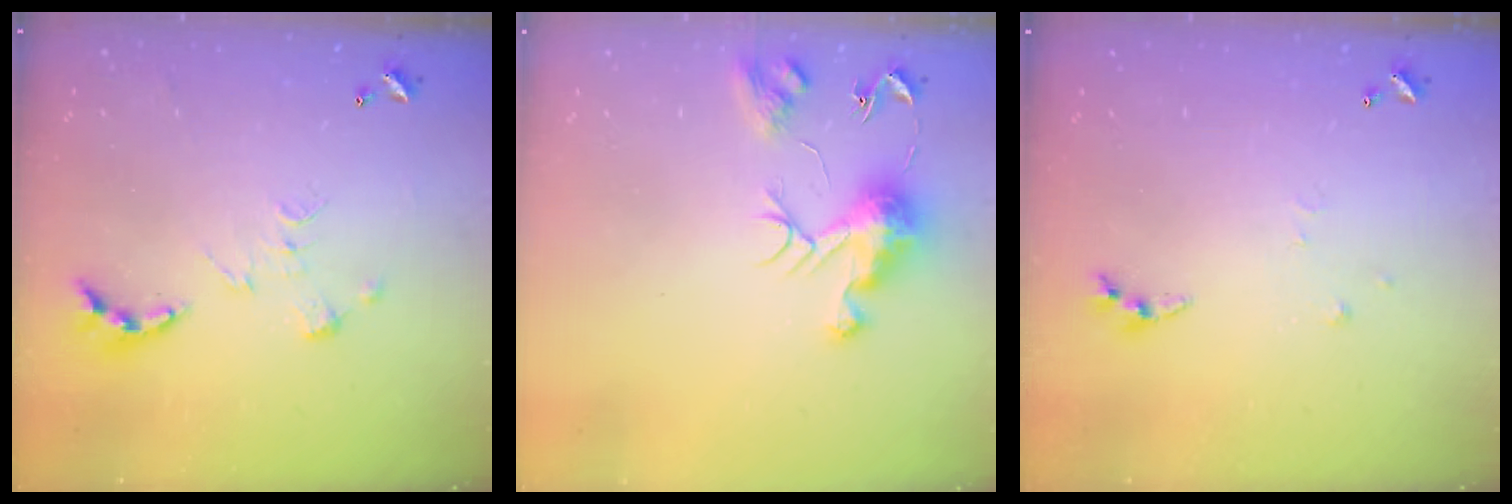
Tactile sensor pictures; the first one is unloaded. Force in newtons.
{"total": 10.1, "press": 10.0, "slide": 0.8}
{"total": 4.9, "press": 4.9, "slide": 0.4}